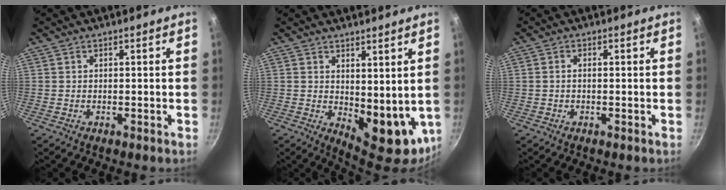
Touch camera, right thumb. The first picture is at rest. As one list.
[{"total": 11.3, "force": [2.2, 5.7, 9.4], "torque": [-0.103, -0.035, 0.046]}, {"total": 1.1, "force": [-0.1, 0.6, 0.9], "torque": [-0.022, 0.006, -0.003]}]